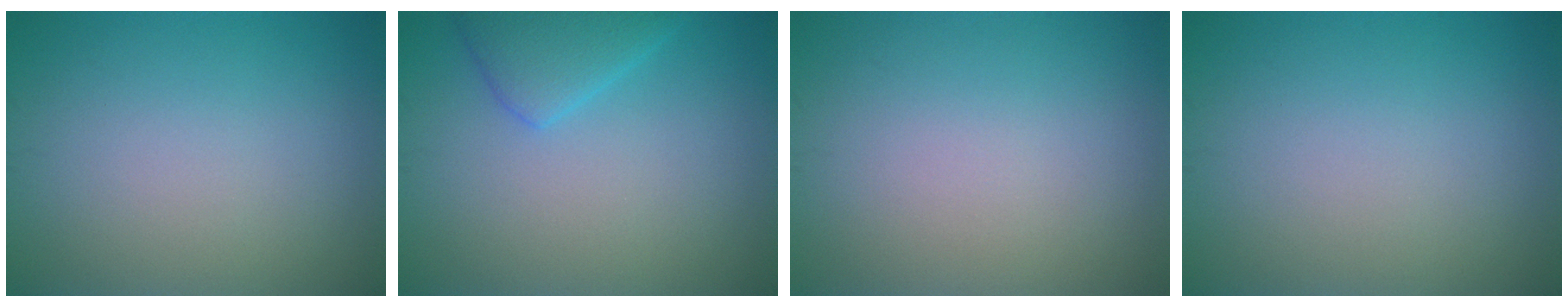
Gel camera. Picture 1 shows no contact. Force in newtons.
{"total": 3.1, "press": 3.1, "slide": 0.1}
{"total": 0.0}
{"total": 0.0}